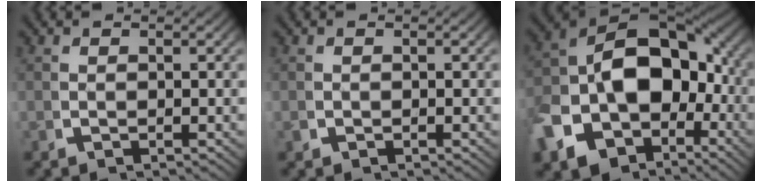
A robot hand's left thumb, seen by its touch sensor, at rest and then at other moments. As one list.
[{"total": 0.6, "force": [-0.1, 0.5, 0.1], "torque": [-0.008, -0.007, 0.000]}, {"total": 20.5, "force": [-3.4, 15.2, 13.3], "torque": [-0.269, -0.062, -0.037]}]